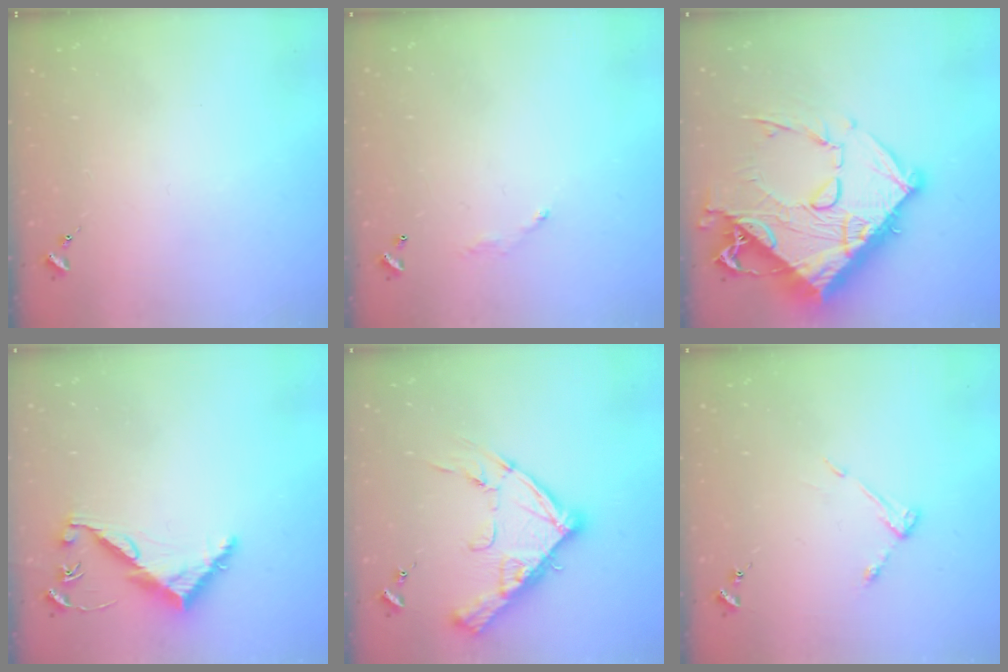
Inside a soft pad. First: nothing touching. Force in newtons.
{"total": 4.0, "press": 4.0, "slide": 0.2}
{"total": 25.7, "press": 25.6, "slide": 2.6}
{"total": 7.5, "press": 7.5, "slide": 0.5}
{"total": 17.3, "press": 17.2, "slide": 1.6}
{"total": 5.0, "press": 4.9, "slide": 0.4}